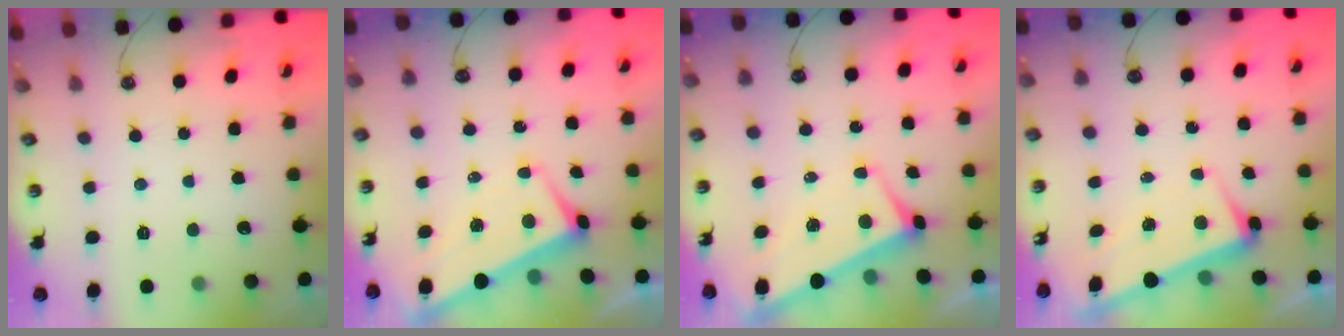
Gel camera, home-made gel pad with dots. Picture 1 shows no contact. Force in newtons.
{"total": 1.6, "press": 1.2, "slide": 1.0}
{"total": 2.9, "press": 2.8, "slide": 0.9}
{"total": 2.9, "press": 2.8, "slide": 1.0}